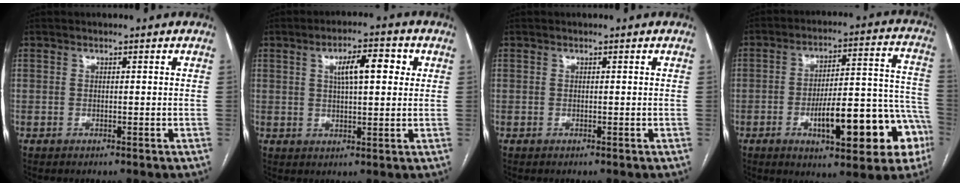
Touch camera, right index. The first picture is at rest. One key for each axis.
{"total": 7.1, "fx": 2.2, "fy": 2.0, "fz": 6.4, "tx": -0.105, "ty": 0.017, "tz": 0.035}
{"total": 0.0}
{"total": 18.2, "fx": -7.0, "fy": 5.2, "fz": 15.9, "tx": -0.166, "ty": 0.045, "tz": -0.084}